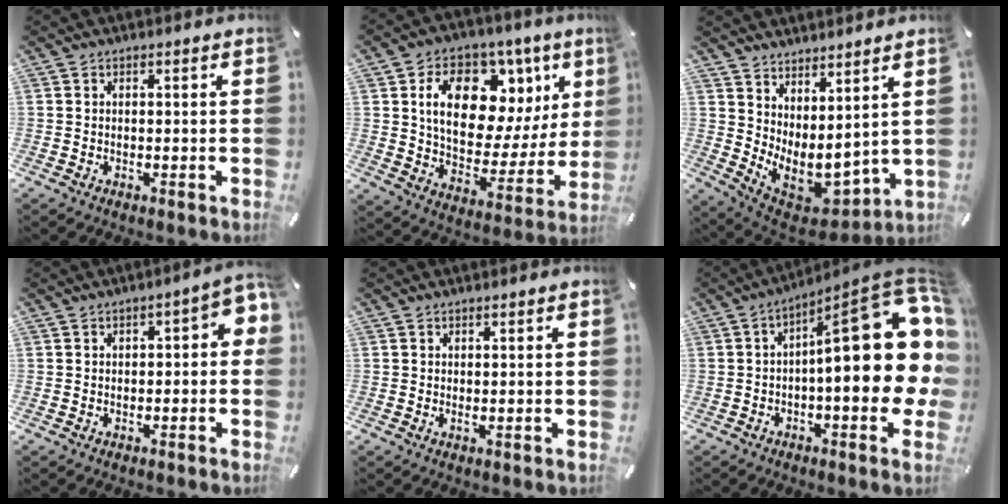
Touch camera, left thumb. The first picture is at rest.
{"total": 18.1, "force": [8.5, 11.2, 11.4], "torque": [-0.179, -0.046, 0.151]}
{"total": 5.1, "force": [2.2, 4.0, 2.4], "torque": [-0.028, -0.063, 0.055]}
{"total": 4.5, "force": [-0.3, 2.3, 3.9], "torque": [-0.046, 0.005, -0.011]}
{"total": 1.1, "force": [0.3, 0.0, 1.1], "torque": [-0.020, -0.005, 0.006]}
{"total": 29.4, "force": [3.2, 10.4, 27.3], "torque": [-0.374, -0.034, 0.068]}